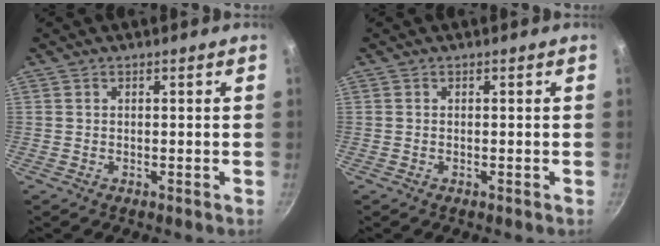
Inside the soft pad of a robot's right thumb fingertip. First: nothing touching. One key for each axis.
{"total": 0.0}